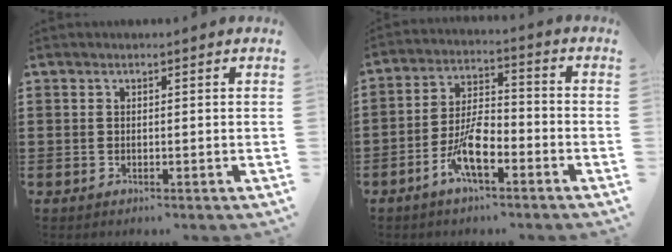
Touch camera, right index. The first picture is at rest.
{"total": 7.8, "force": [-4.1, 2.6, 6.1], "torque": [-0.138, -0.004, -0.078]}